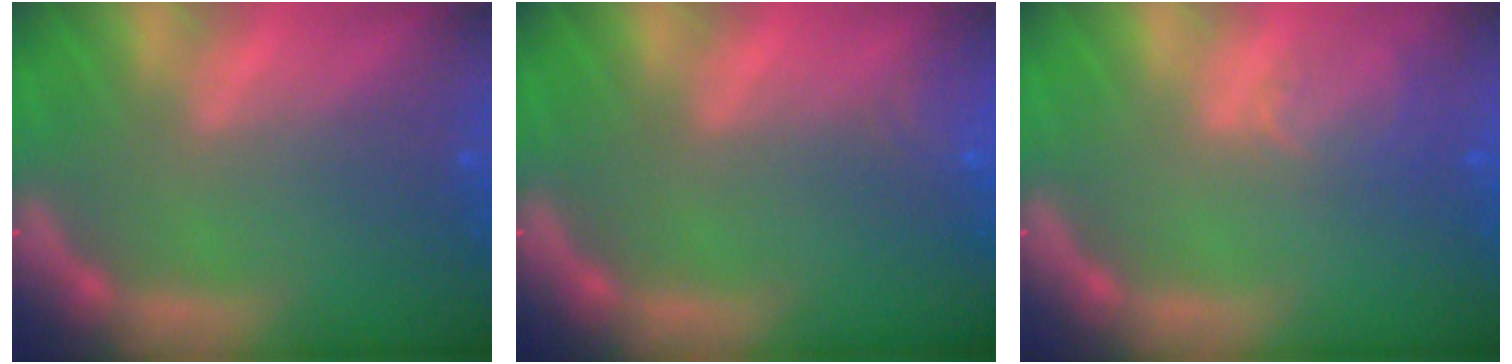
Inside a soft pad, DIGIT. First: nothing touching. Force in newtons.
{"total": 1.9}
{"total": 2.5}